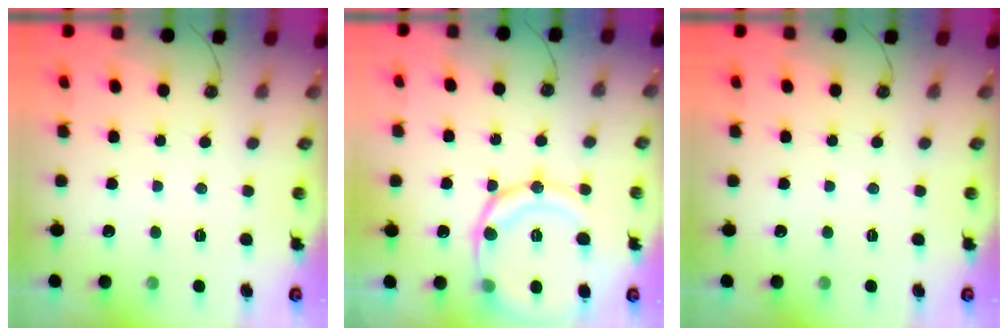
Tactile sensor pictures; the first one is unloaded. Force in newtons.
{"total": 16.6, "press": 16.5, "slide": 1.9}
{"total": 0.0}